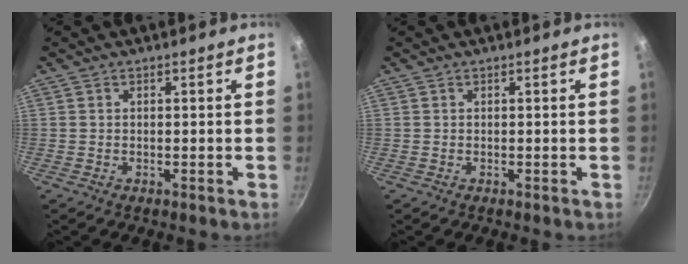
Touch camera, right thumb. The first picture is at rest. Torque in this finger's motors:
{"motor_torque": [-0.16, -0.16, 0.00, 0.00, 0.00]}